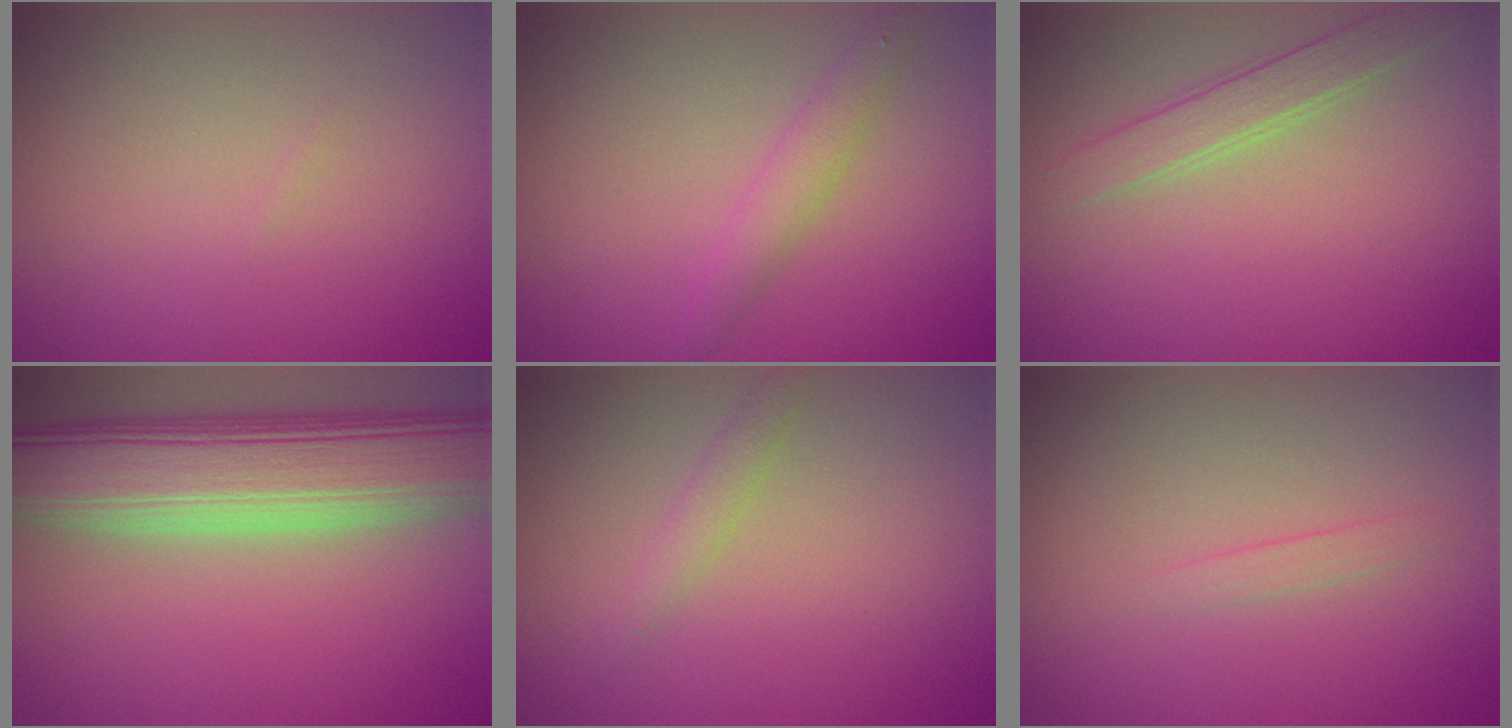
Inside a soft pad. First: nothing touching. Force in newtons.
{"total": 1.9, "press": 1.9, "slide": 0.1}
{"total": 2.3, "press": 2.3, "slide": 0.1}
{"total": 10.3, "press": 10.2, "slide": 1.2}
{"total": 1.4, "press": 1.4, "slide": 0.1}
{"total": 0.7, "press": 0.7, "slide": 0.1}